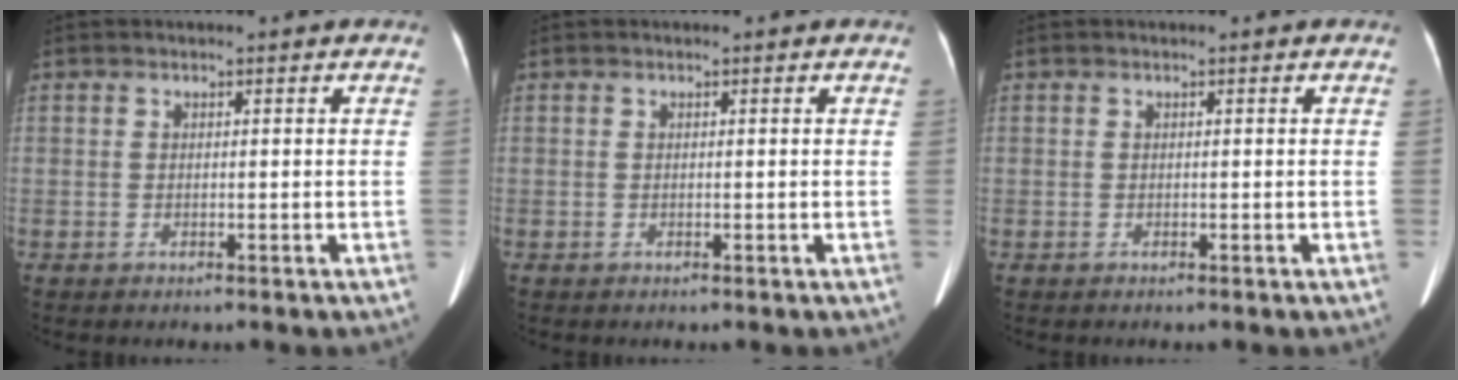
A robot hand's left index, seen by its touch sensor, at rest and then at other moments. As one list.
[{"total": 0.0}, {"total": 0.0}]